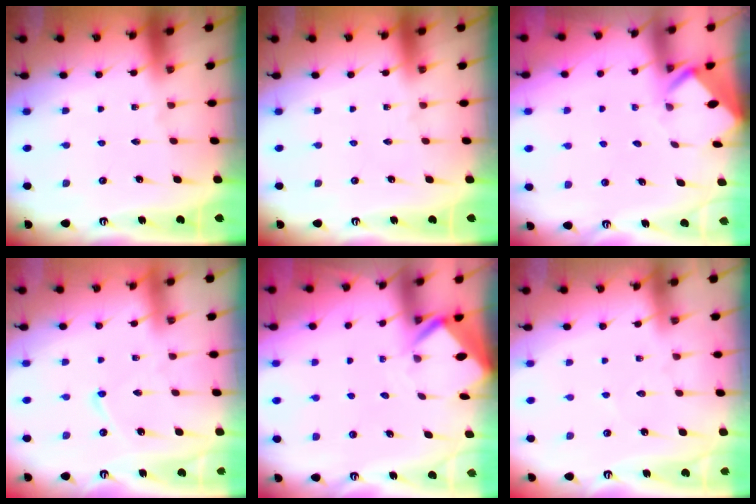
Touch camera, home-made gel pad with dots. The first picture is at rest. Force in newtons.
{"total": 0.0}
{"total": 3.0, "press": 3.0, "slide": 0.1}
{"total": 4.4, "press": 4.4, "slide": 0.5}
{"total": 3.4, "press": 3.4, "slide": 0.3}
{"total": 4.1, "press": 4.0, "slide": 0.6}